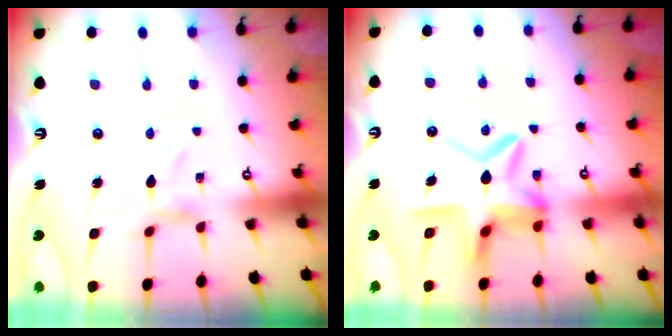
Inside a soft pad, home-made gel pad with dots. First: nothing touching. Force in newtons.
{"total": 12.9, "press": 12.8, "slide": 1.3}